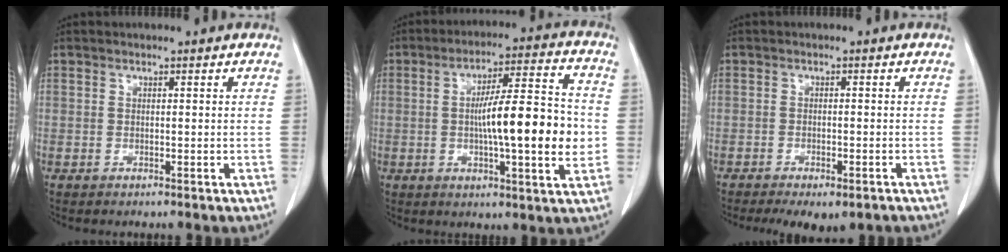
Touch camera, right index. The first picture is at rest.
{"total": 14.8, "force": [-1.2, 1.5, 14.7], "torque": [-0.231, 0.008, -0.022]}
{"total": 7.1, "force": [-5.2, 2.7, 4.1], "torque": [-0.049, -0.004, -0.069]}